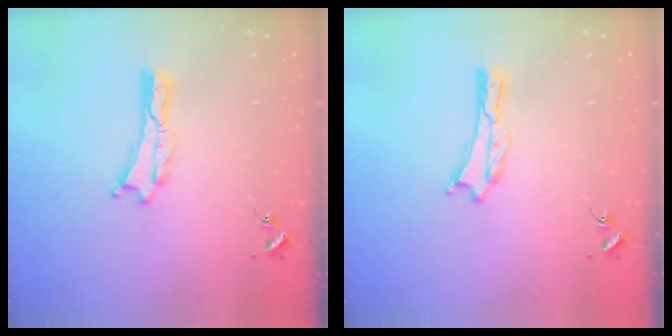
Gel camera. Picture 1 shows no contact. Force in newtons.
{"total": 0.0}